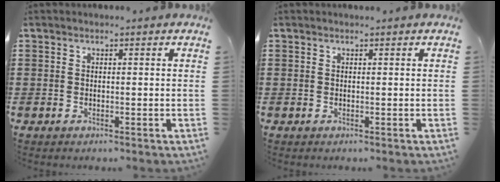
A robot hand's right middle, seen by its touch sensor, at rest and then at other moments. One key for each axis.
{"total": 0.0}